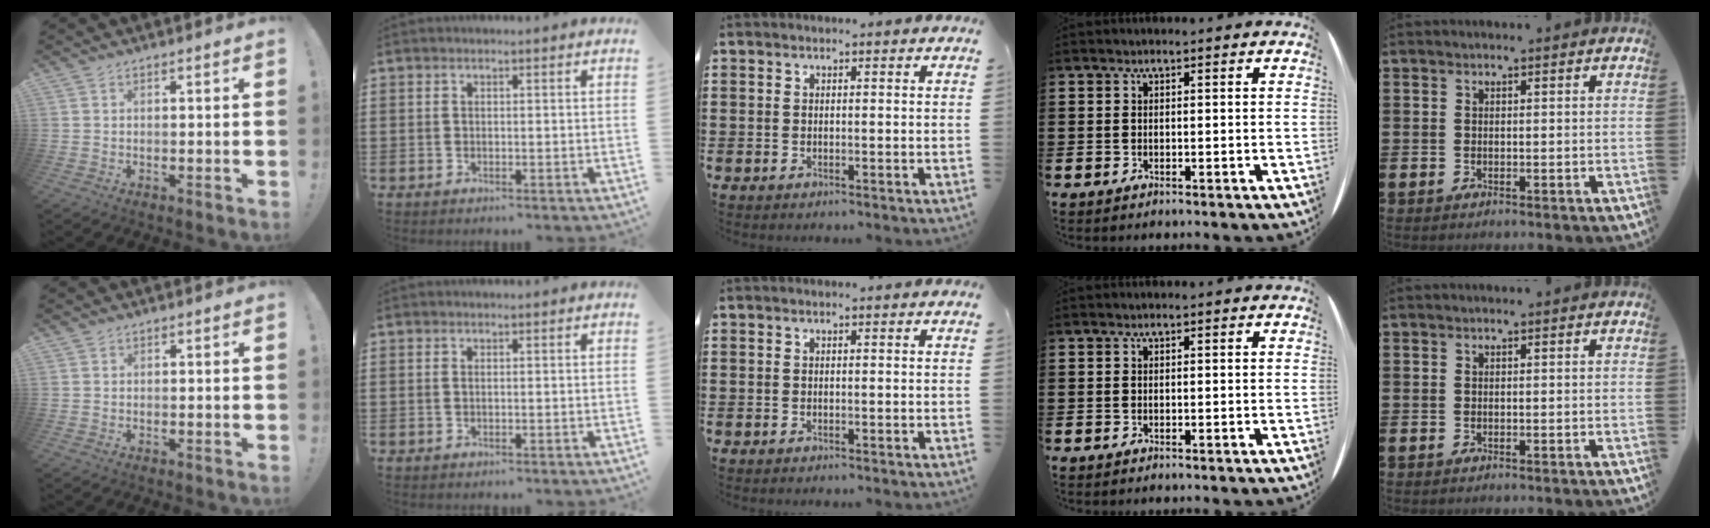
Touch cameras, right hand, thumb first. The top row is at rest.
{}